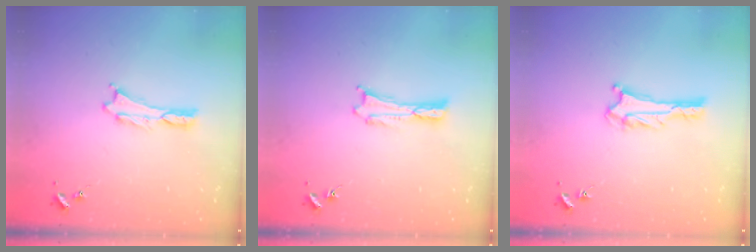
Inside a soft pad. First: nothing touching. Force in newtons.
{"total": 0.0}
{"total": 3.4, "press": 3.4, "slide": 0.2}